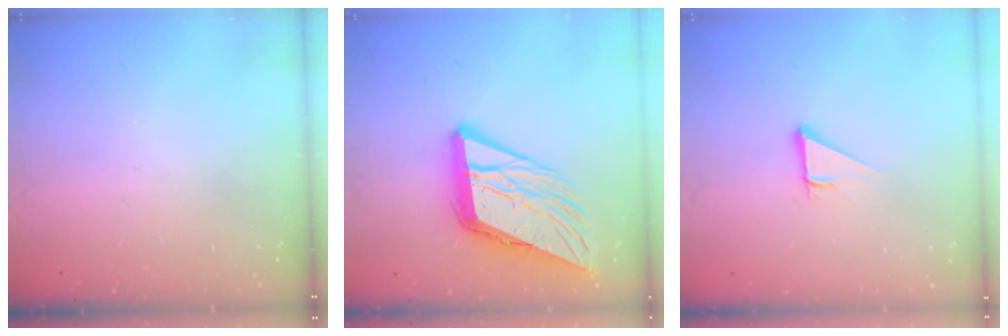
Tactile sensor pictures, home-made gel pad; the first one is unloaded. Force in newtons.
{"total": 16.4, "press": 16.2, "slide": 2.8}
{"total": 3.7, "press": 3.7, "slide": 0.2}